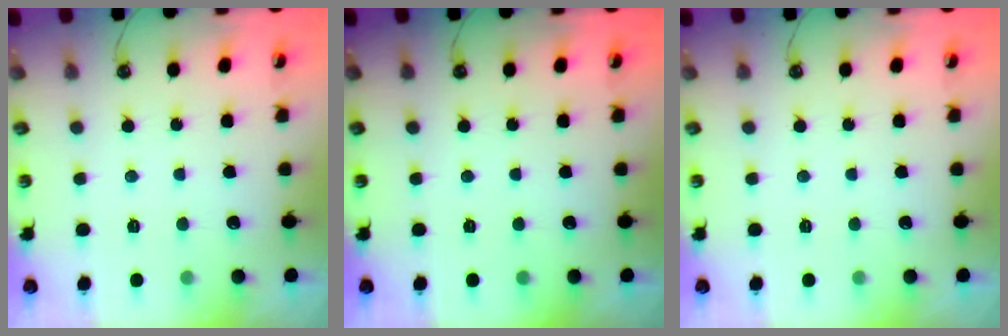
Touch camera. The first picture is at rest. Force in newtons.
{"total": 0.0}
{"total": 0.0}